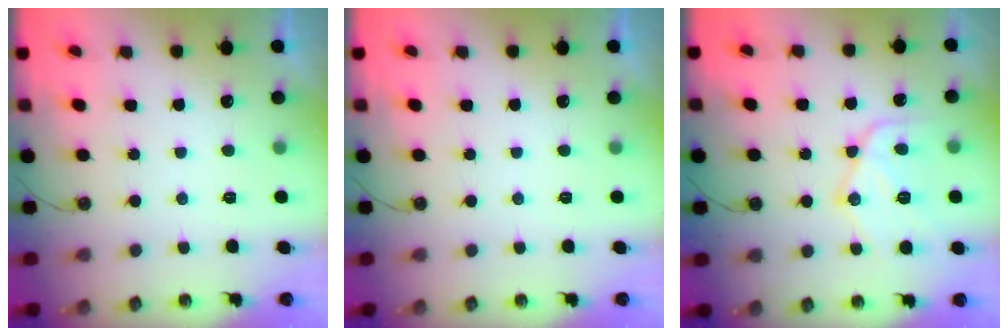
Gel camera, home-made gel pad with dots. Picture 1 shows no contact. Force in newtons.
{"total": 0.0}
{"total": 14.3, "press": 14.3, "slide": 1.1}